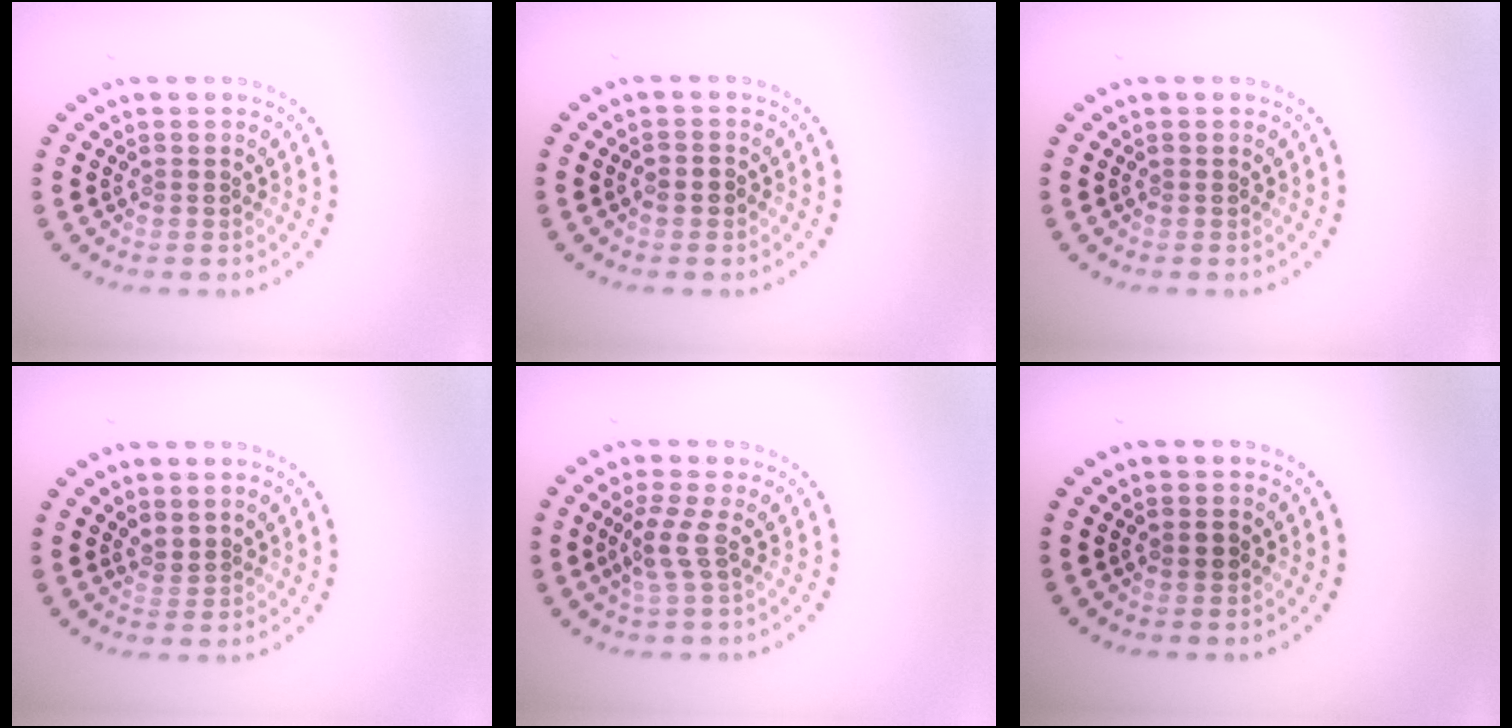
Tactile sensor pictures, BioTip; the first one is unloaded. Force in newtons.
{"total": 1.1, "press": 1.0, "slide": 0.5}
{"total": 0.0}
{"total": 0.8, "press": 0.5, "slide": 0.6}
{"total": 2.1, "press": 1.5, "slide": 1.4}
{"total": 0.8, "press": 0.8, "slide": 0.1}